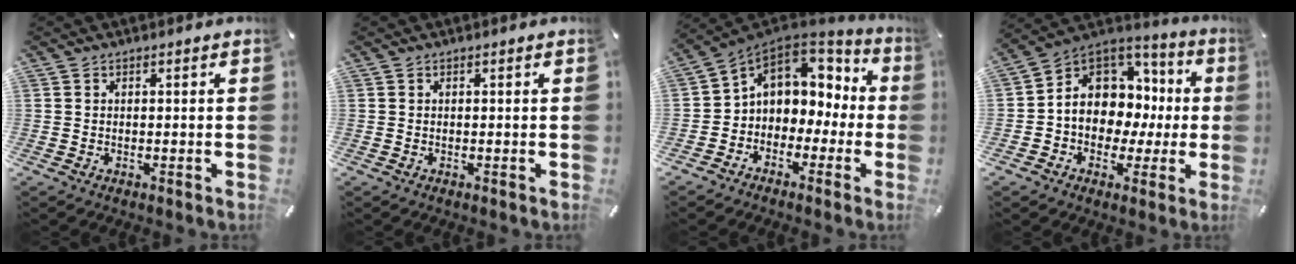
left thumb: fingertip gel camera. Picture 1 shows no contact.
{"total": 0.0}
{"total": 7.6, "force": [1.5, 7.0, 2.5], "torque": [-0.064, -0.007, 0.031]}
{"total": 10.1, "force": [0.6, 9.2, 4.1], "torque": [-0.080, -0.024, 0.018]}